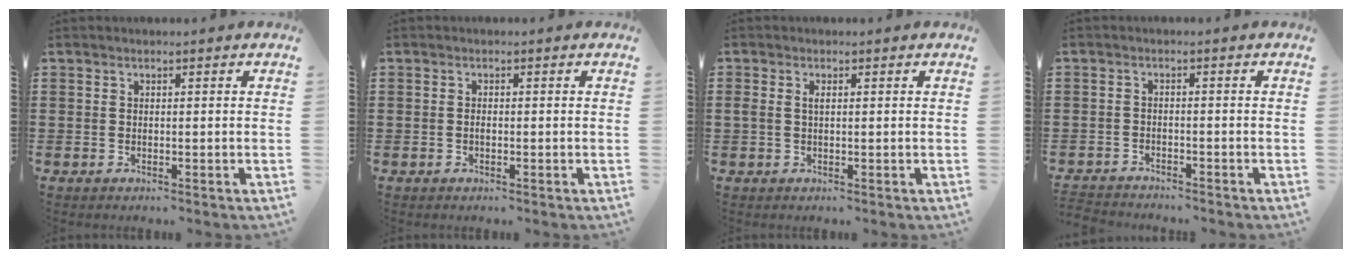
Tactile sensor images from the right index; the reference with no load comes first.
{"total": 0.7, "force": [-0.2, 0.3, 0.6], "torque": [-0.013, -0.003, -0.003]}
{"total": 1.1, "force": [0.2, 0.5, 1.0], "torque": [-0.019, 0.006, 0.002]}
{"total": 2.1, "force": [-2.1, 0.0, -0.2], "torque": [-0.002, -0.002, -0.047]}